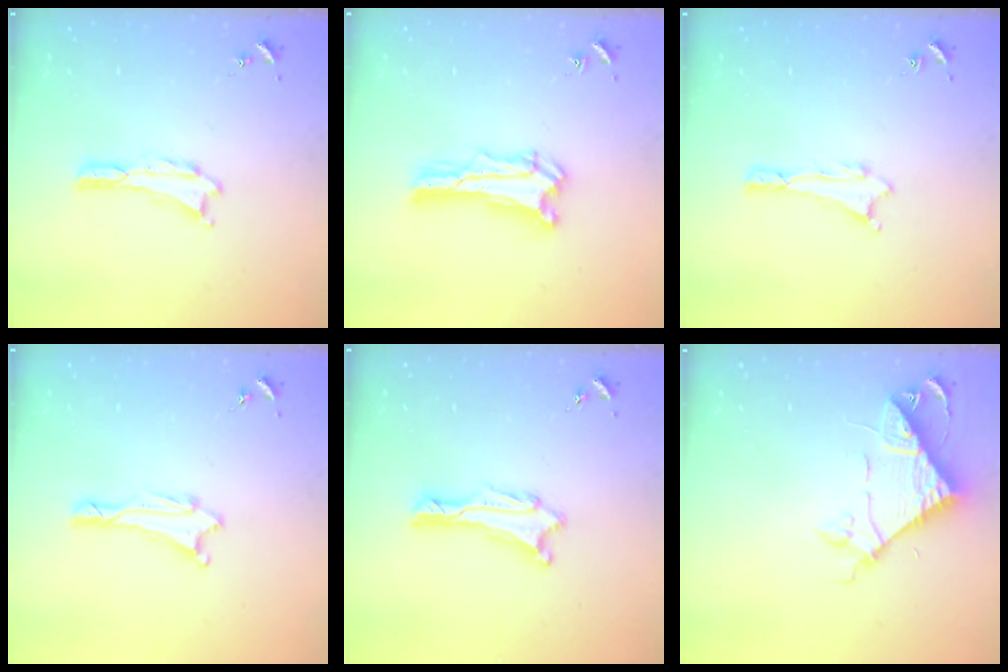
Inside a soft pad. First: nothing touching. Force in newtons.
{"total": 1.4, "press": 1.4, "slide": 0.2}
{"total": 0.8, "press": 0.8, "slide": 0.2}
{"total": 1.0, "press": 1.0, "slide": 0.2}
{"total": 0.9, "press": 0.8, "slide": 0.1}
{"total": 8.1, "press": 8.0, "slide": 0.7}